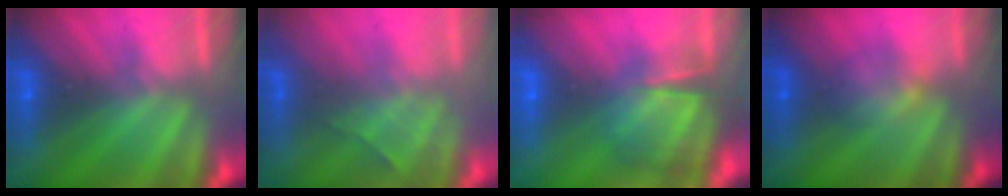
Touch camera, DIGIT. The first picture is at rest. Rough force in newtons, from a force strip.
{"total": 2.3}
{"total": 7.5}
{"total": 2.1}